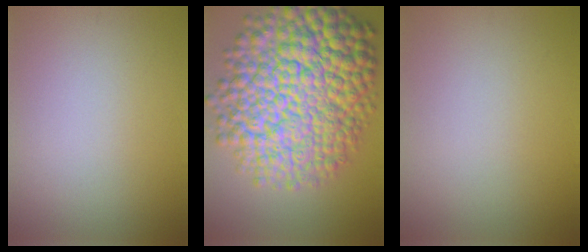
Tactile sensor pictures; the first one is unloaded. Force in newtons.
{"total": 15.8, "press": 15.8, "slide": 0.3}
{"total": 0.0}